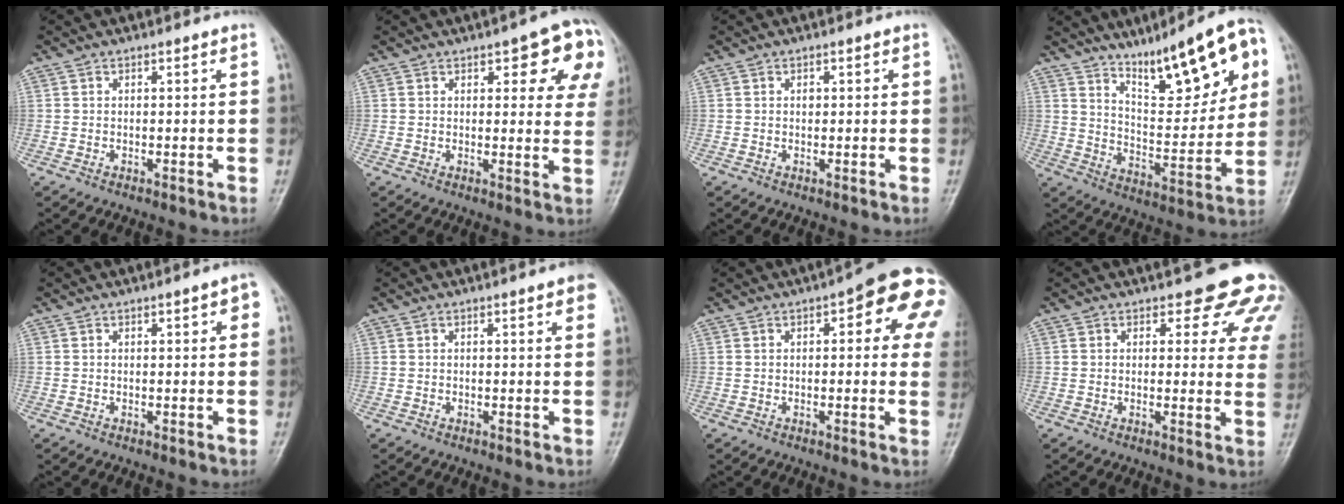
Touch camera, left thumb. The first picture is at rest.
{"total": 12.1, "force": [5.3, 4.7, 9.9], "torque": [-0.073, -0.014, 0.053]}
{"total": 0.8, "force": [0.2, 0.6, 0.4], "torque": [-0.003, 0.002, 0.002]}
{"total": 18.6, "force": [10.0, 5.6, 14.7], "torque": [-0.178, -0.044, 0.167]}
{"total": 2.6, "force": [1.0, 0.8, 2.2], "torque": [-0.023, 0.002, 0.010]}
{"total": 2.9, "force": [1.5, 0.6, 2.4], "torque": [-0.024, 0.000, 0.014]}
{"total": 14.3, "force": [4.7, 5.4, 12.4], "torque": [-0.105, 0.003, 0.038]}
{"total": 11.8, "force": [8.6, 4.9, 6.4], "torque": [-0.019, -0.042, 0.076]}